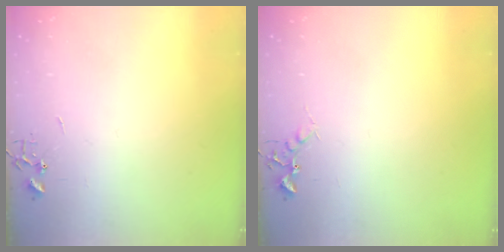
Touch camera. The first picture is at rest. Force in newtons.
{"total": 5.8, "press": 5.7, "slide": 1.0}